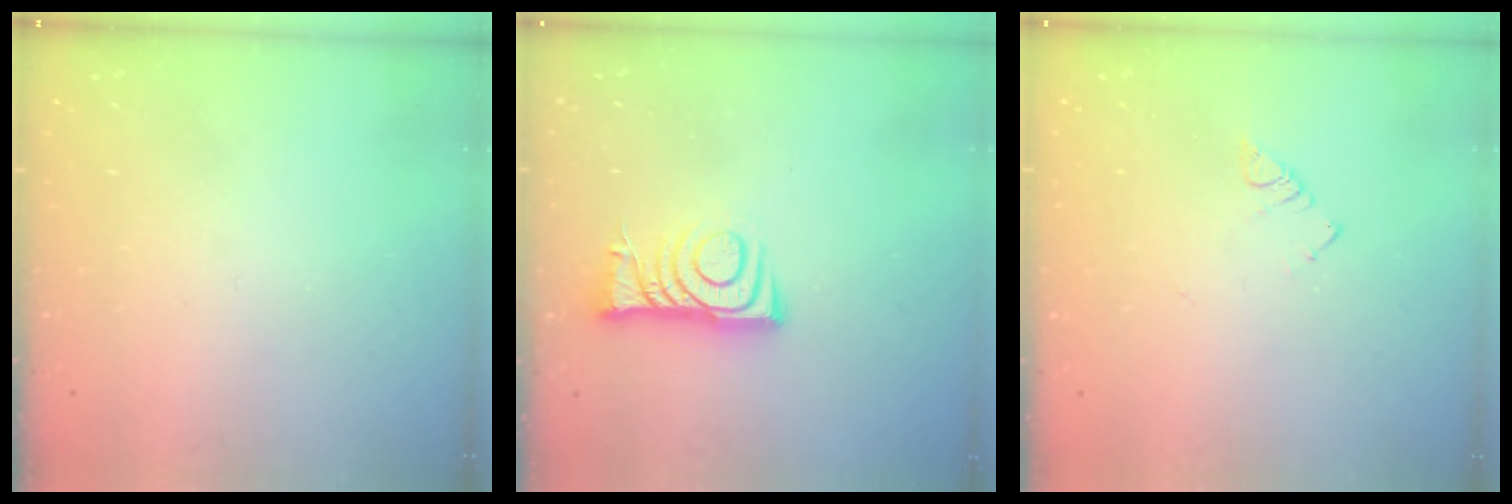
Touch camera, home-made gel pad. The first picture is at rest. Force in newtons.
{"total": 7.6, "press": 7.6, "slide": 0.7}
{"total": 2.7, "press": 2.7, "slide": 0.4}